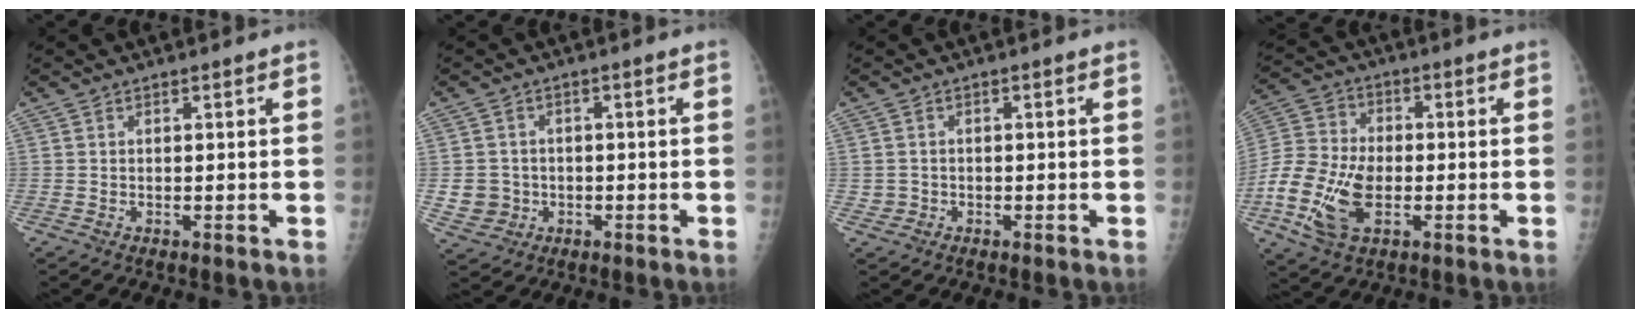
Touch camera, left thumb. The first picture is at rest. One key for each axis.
{"total": 5.0, "fx": -0.9, "fy": 4.8, "fz": 1.0, "tx": -0.003, "ty": 0.004, "tz": -0.009}
{"total": 1.6, "fx": -0.6, "fy": 1.5, "fz": -0.1, "tx": 0.006, "ty": 0.005, "tz": -0.011}
{"total": 15.0, "fx": -4.2, "fy": 9.0, "fz": 11.2, "tx": -0.237, "ty": 0.007, "tz": -0.082}